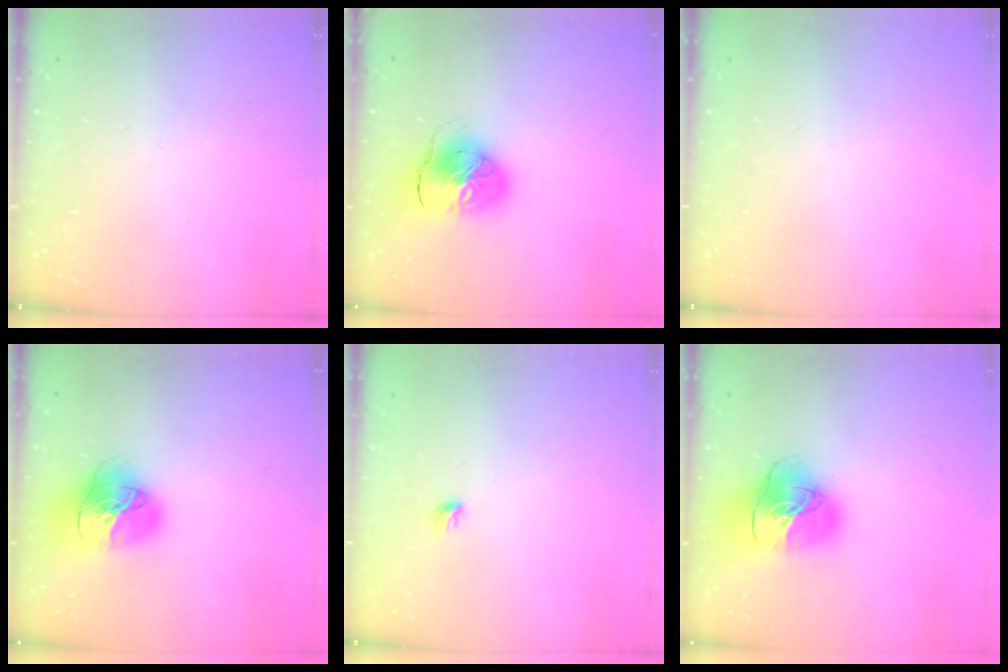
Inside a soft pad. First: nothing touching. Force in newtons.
{"total": 12.3, "press": 12.2, "slide": 1.6}
{"total": 0.0}
{"total": 20.1, "press": 20.0, "slide": 2.1}
{"total": 3.7, "press": 3.6, "slide": 1.0}
{"total": 20.8, "press": 20.6, "slide": 2.7}